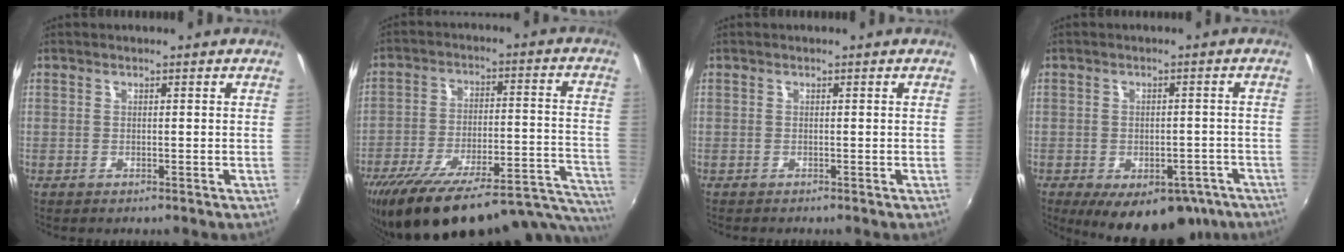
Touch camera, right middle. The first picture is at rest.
{"total": 30.3, "force": [-25.7, 6.8, 14.5], "torque": [-0.204, -0.026, -0.348]}
{"total": 0.6, "force": [-0.6, 0.1, 0.1], "torque": [-0.002, -0.004, -0.013]}
{"total": 15.3, "force": [-9.9, 8.0, 8.6], "torque": [-0.144, -0.008, -0.115]}